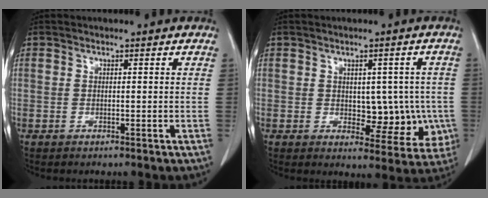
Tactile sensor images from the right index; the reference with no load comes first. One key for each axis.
{"total": 10.2, "fx": -0.8, "fy": 6.1, "fz": 8.2, "tx": -0.095, "ty": 0.015, "tz": 0.010}